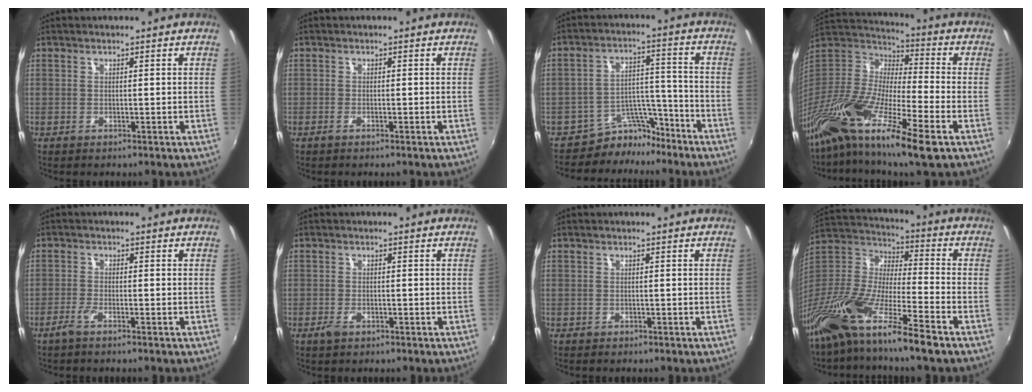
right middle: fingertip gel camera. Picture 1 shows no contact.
{"total": 0.8, "force": [-0.7, 0.0, 0.5], "torque": [-0.012, -0.002, -0.015]}
{"total": 8.1, "force": [-7.1, 3.8, 0.6], "torque": [-0.009, 0.042, -0.113]}
{"total": 22.2, "force": [-13.4, 4.2, 17.2], "torque": [-0.331, -0.045, -0.263]}
{"total": 2.5, "force": [-1.9, 0.3, 1.6], "torque": [-0.048, -0.002, -0.041]}
{"total": 2.1, "force": [-1.3, 1.0, 1.3], "torque": [-0.029, -0.004, -0.026]}
{"total": 0.6, "force": [-0.4, 0.3, 0.0], "torque": [-0.002, -0.002, -0.006]}
{"total": 19.4, "force": [-13.6, 2.5, 13.5], "torque": [-0.261, -0.026, -0.263]}